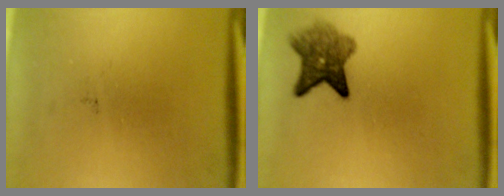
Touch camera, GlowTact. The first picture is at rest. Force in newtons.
{"total": 5.8}